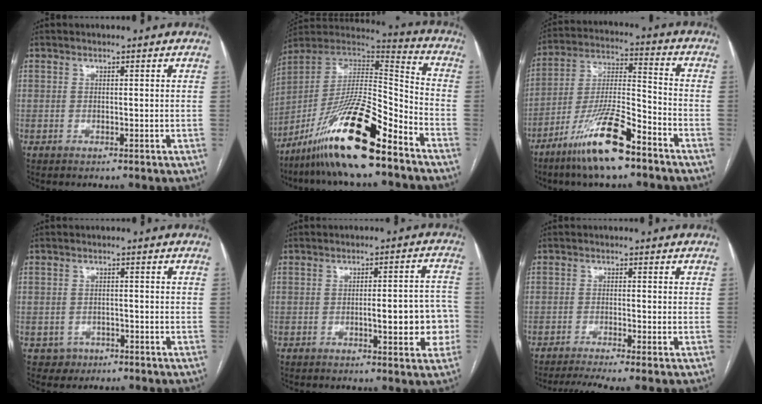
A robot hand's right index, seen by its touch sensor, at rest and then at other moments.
{"total": 20.6, "force": [-13.7, 2.5, 15.2], "torque": [-0.292, -0.013, -0.245]}
{"total": 14.2, "force": [-9.3, 1.8, 10.5], "torque": [-0.212, -0.020, -0.173]}
{"total": 2.8, "force": [-1.3, 2.4, -0.1], "torque": [0.009, 0.012, -0.018]}
{"total": 8.8, "force": [-1.8, 2.1, 8.4], "torque": [-0.099, 0.019, -0.020]}
{"total": 6.3, "force": [-4.8, -0.5, 4.0], "torque": [-0.063, -0.007, -0.076]}